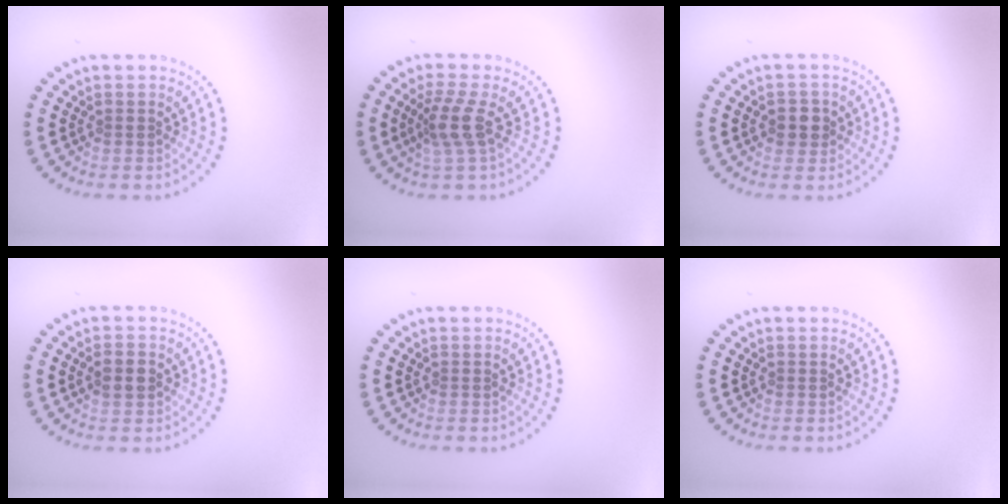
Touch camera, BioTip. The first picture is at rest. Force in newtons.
{"total": 2.9, "press": 2.3, "slide": 1.8}
{"total": 2.0, "press": 2.0, "slide": 0.6}
{"total": 2.4, "press": 2.4, "slide": 0.1}
{"total": 0.0}
{"total": 0.0}